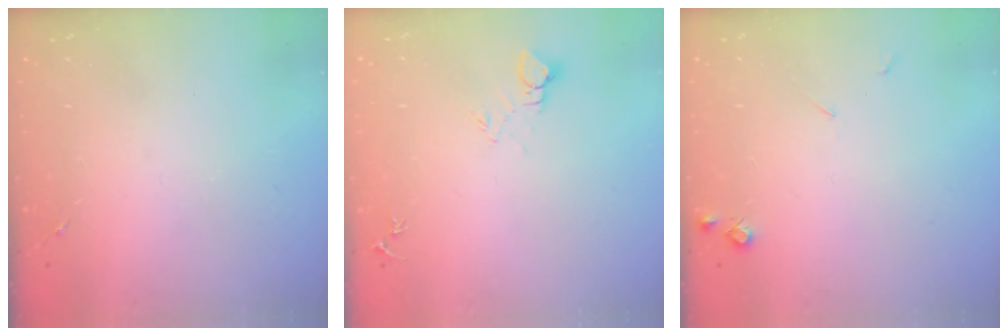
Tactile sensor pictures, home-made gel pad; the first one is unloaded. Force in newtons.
{"total": 6.0, "press": 6.0, "slide": 0.5}
{"total": 5.6, "press": 5.6, "slide": 0.8}